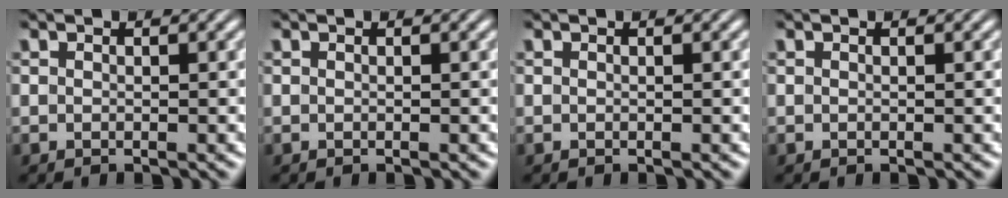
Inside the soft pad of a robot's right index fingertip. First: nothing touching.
{"total": 0.0}
{"total": 0.0}
{"total": 0.0}